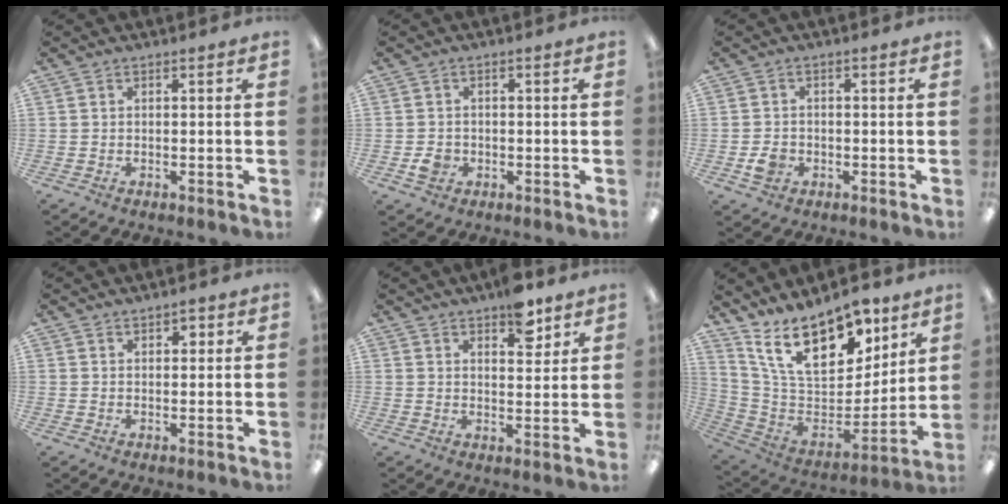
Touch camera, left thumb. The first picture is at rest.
{"total": 3.1, "force": [-0.8, 2.7, 1.4], "torque": [-0.014, 0.001, -0.014]}
{"total": 3.3, "force": [-1.1, 2.7, 1.5], "torque": [-0.014, 0.003, -0.019]}
{"total": 1.9, "force": [1.6, 0.9, 0.7], "torque": [-0.007, -0.003, 0.027]}
{"total": 8.0, "force": [5.7, 3.5, 4.4], "torque": [-0.035, -0.037, 0.093]}
{"total": 21.1, "force": [13.9, 10.1, 12.2], "torque": [-0.214, -0.087, 0.252]}